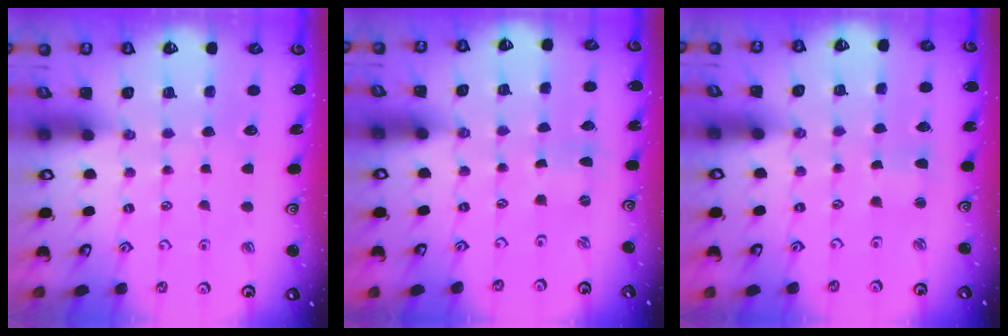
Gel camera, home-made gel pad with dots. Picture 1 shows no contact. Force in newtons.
{"total": 0.0}
{"total": 2.7, "press": 2.7, "slide": 0.2}